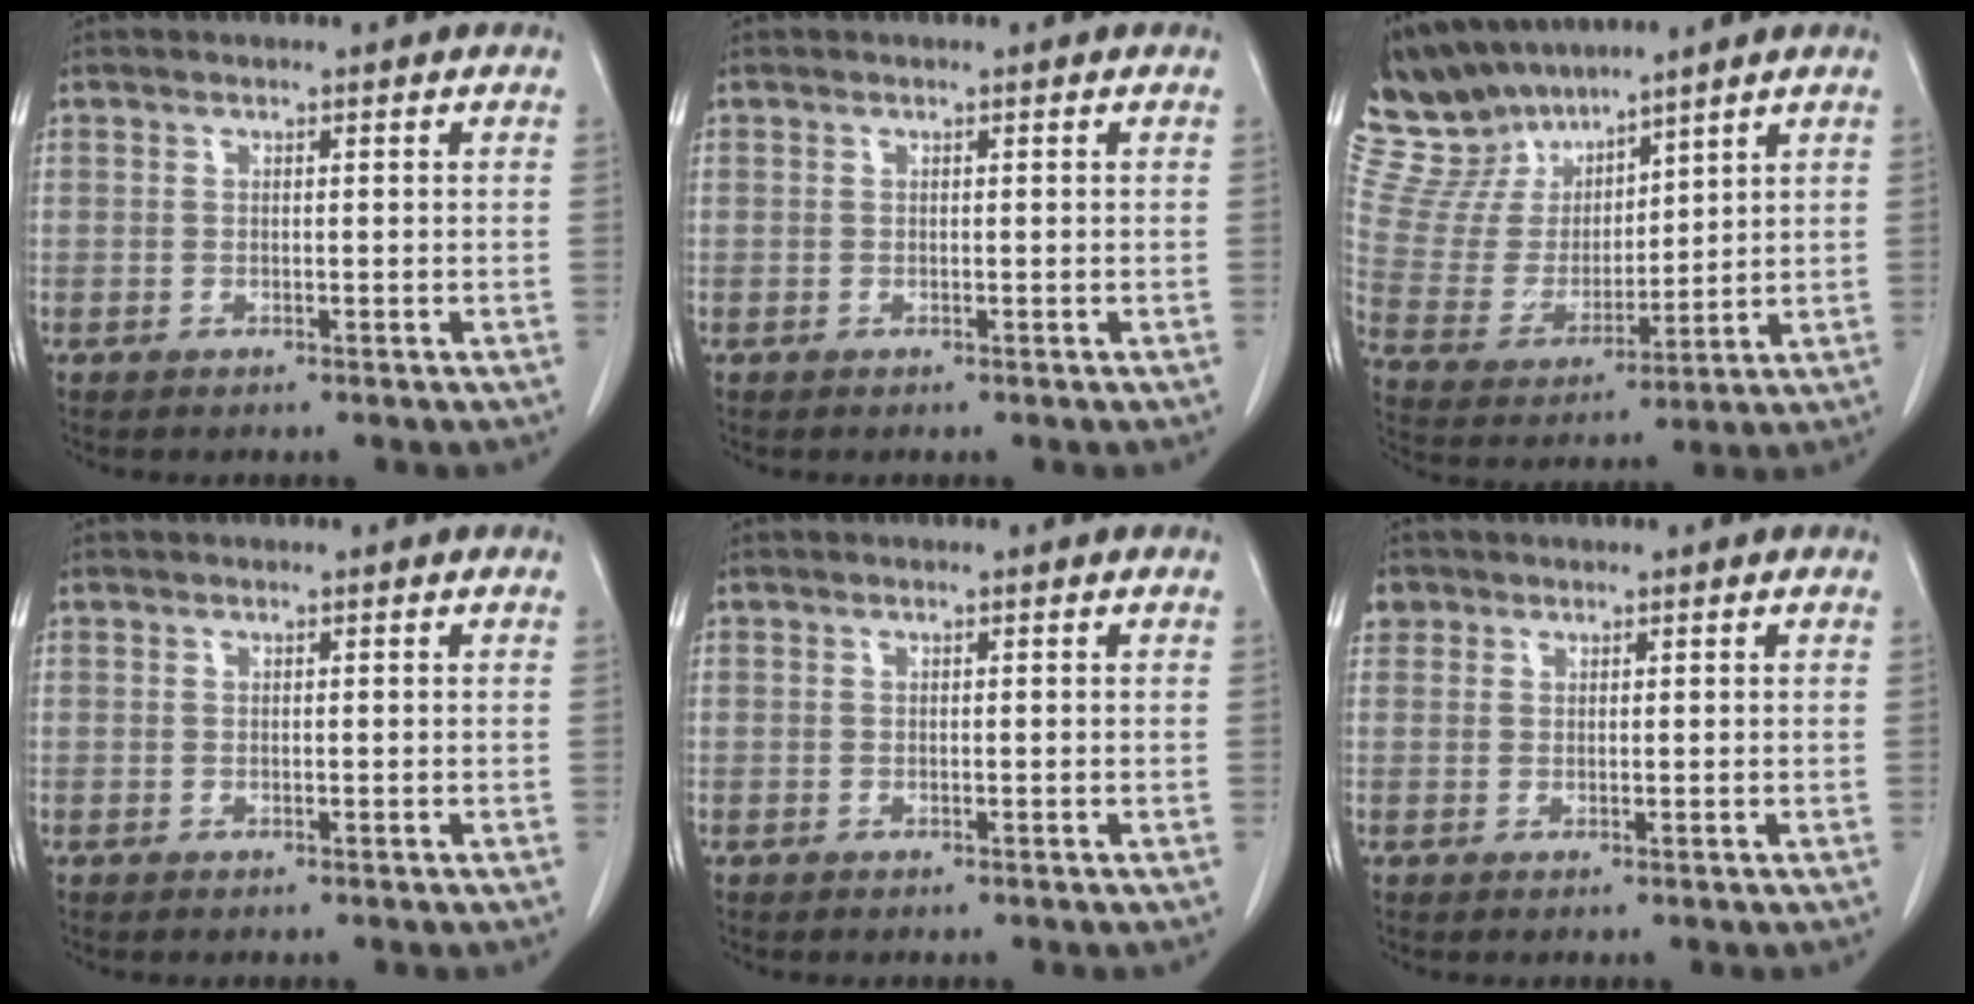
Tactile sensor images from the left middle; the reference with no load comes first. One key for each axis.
{"total": 0.0}
{"total": 12.1, "fx": 11.2, "fy": 3.9, "fz": 2.4, "tx": -0.074, "ty": 0.016, "tz": 0.236}
{"total": 0.0}
{"total": 0.0}
{"total": 2.0, "fx": 1.1, "fy": 1.6, "fz": 0.2, "tx": 0.006, "ty": 0.010, "tz": 0.017}